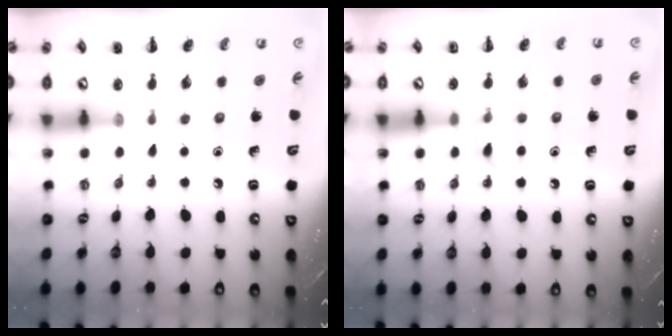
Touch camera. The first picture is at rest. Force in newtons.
{"total": 5.6, "press": 5.3, "slide": 1.9}